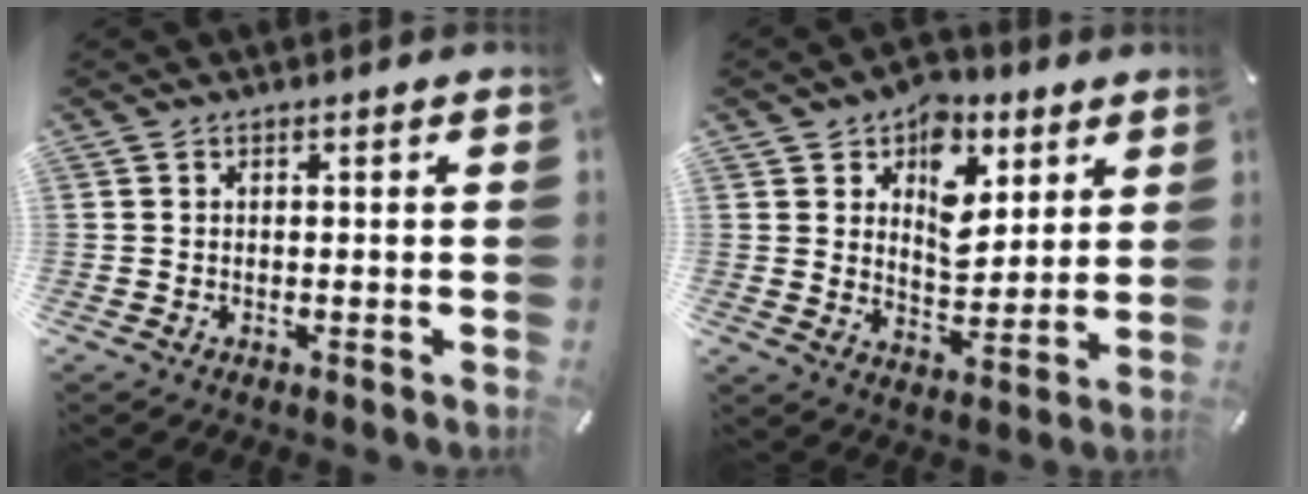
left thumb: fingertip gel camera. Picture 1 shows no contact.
{"total": 11.5, "force": [5.3, 8.4, 5.9], "torque": [-0.076, -0.031, 0.094]}